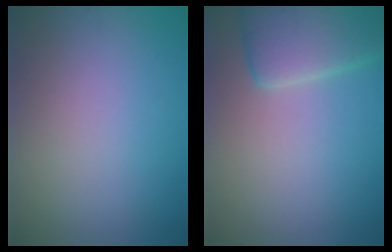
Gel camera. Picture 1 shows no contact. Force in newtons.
{"total": 5.0, "press": 4.9, "slide": 0.4}